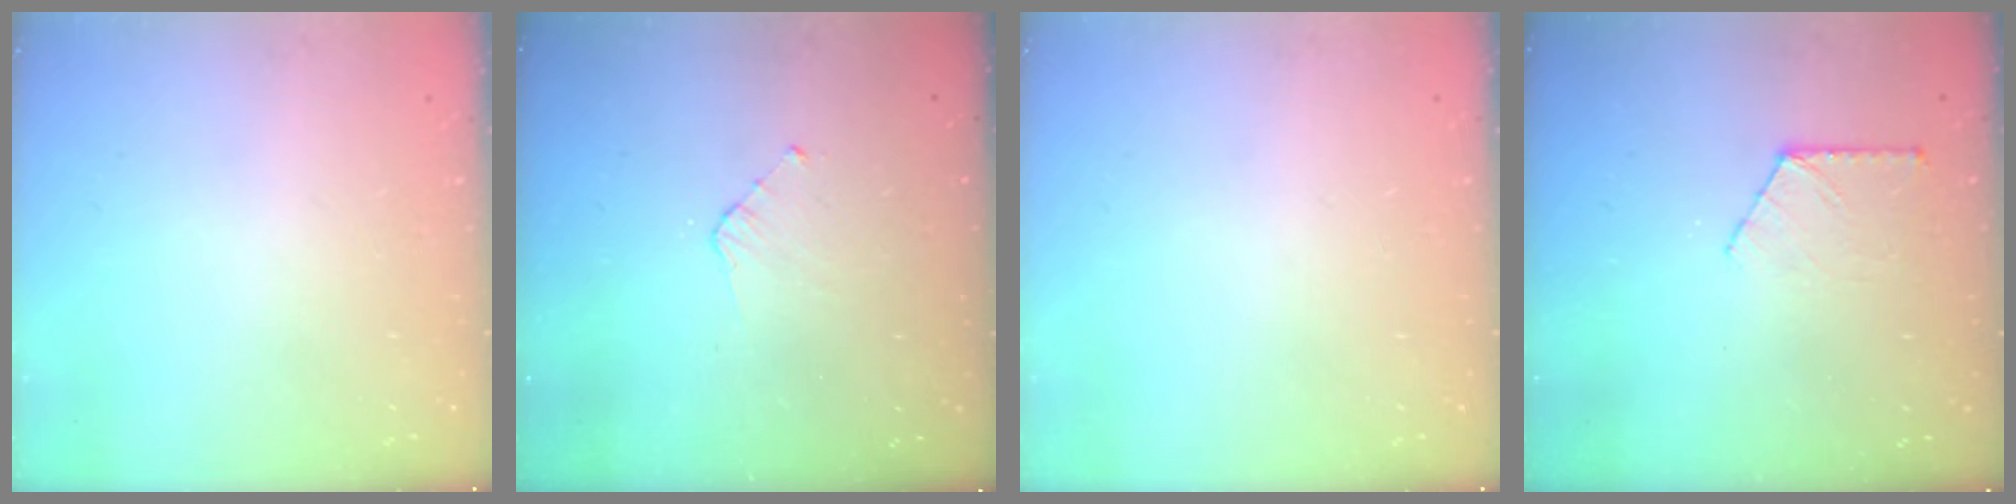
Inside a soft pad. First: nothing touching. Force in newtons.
{"total": 3.6, "press": 3.6, "slide": 0.3}
{"total": 0.0}
{"total": 4.9, "press": 4.9, "slide": 0.6}